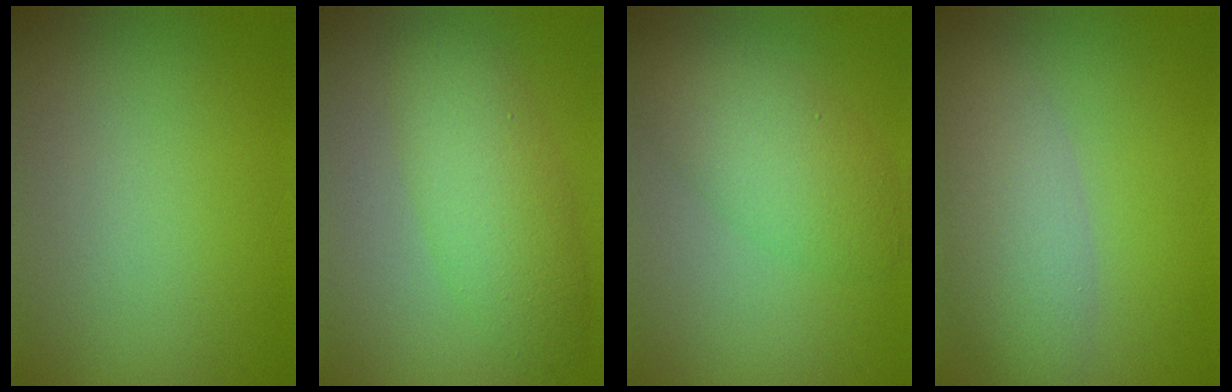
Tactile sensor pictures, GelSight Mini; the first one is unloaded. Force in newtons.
{"total": 4.3, "press": 4.3, "slide": 0.0}
{"total": 4.7, "press": 4.7, "slide": 0.1}
{"total": 4.9, "press": 4.9, "slide": 0.5}